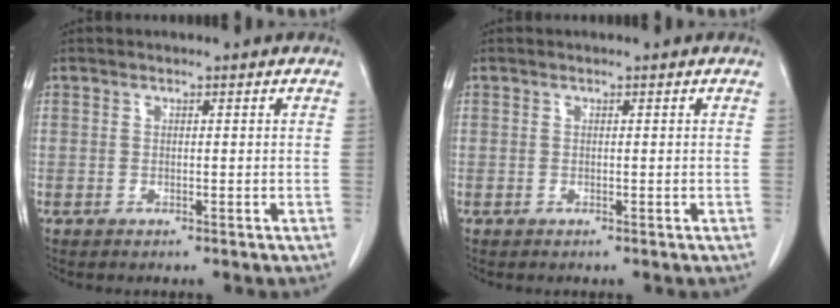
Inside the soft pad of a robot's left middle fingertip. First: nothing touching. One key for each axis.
{"total": 0.0}